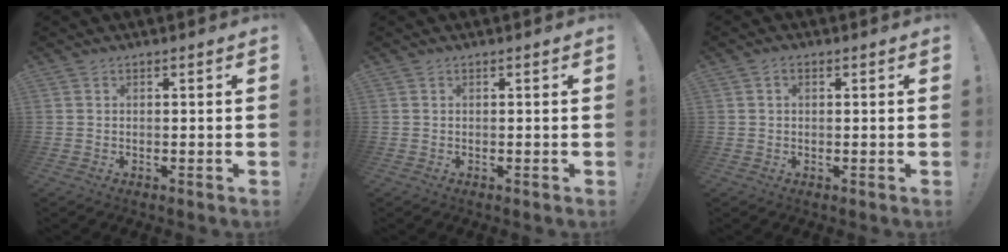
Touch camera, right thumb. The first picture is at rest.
{"total": 0.0}
{"total": 1.3, "force": [0.3, 0.9, 0.9], "torque": [-0.010, 0.000, 0.004]}